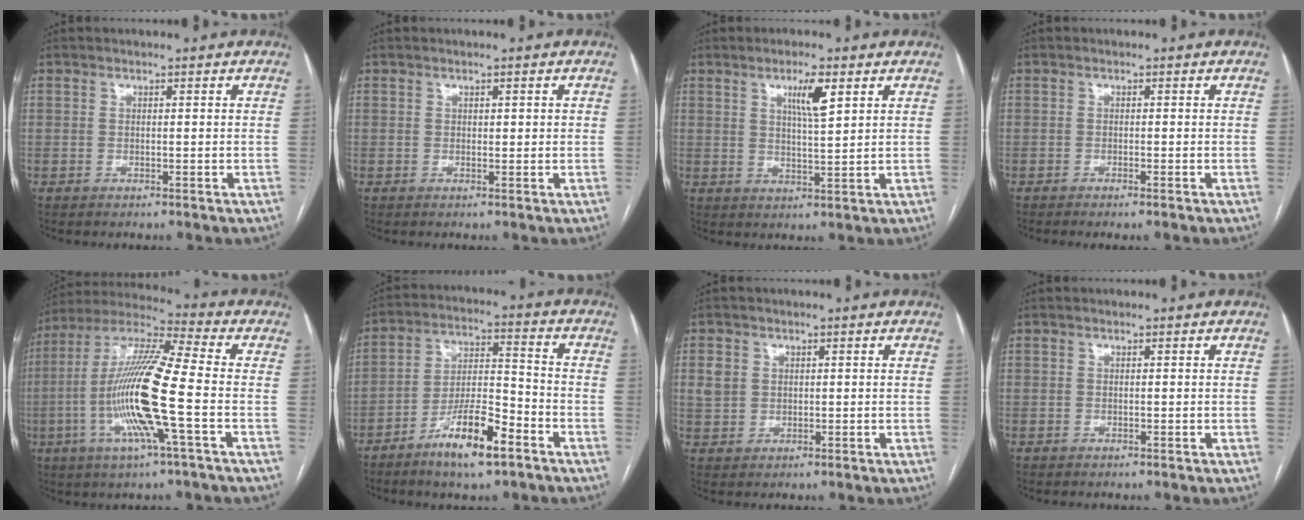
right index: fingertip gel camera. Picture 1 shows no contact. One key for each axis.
{"total": 1.1, "fx": 0.3, "fy": 0.6, "fz": 0.9, "tx": -0.010, "ty": 0.002, "tz": 0.005}
{"total": 5.2, "fx": 2.5, "fy": 0.5, "fz": 4.5, "tx": -0.077, "ty": -0.002, "tz": 0.043}
{"total": 1.4, "fx": -1.0, "fy": -0.1, "fz": 0.9, "tx": -0.014, "ty": -0.002, "tz": -0.016}
{"total": 16.4, "fx": -3.6, "fy": 0.4, "fz": 16.0, "tx": -0.325, "ty": -0.005, "tz": -0.076}
{"total": 11.2, "fx": -6.9, "fy": 2.2, "fz": 8.6, "tx": -0.159, "ty": -0.003, "tz": -0.123}
{"total": 3.1, "fx": 1.0, "fy": 2.8, "fz": 1.0, "tx": -0.023, "ty": 0.011, "tz": 0.026}
{"total": 0.0}